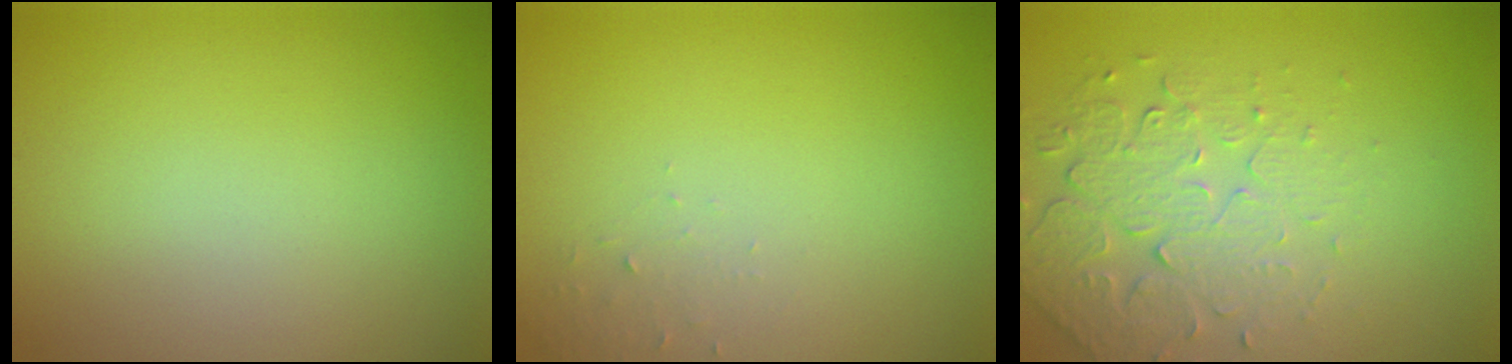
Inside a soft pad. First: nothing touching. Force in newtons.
{"total": 1.0, "press": 0.9, "slide": 0.1}
{"total": 5.0, "press": 3.4, "slide": 3.7}